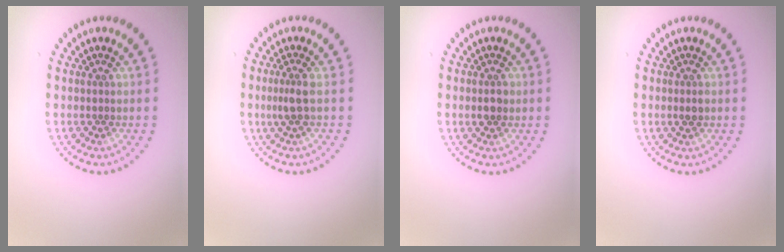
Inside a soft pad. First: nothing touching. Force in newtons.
{"total": 1.7, "press": 1.3, "slide": 1.2}
{"total": 1.3, "press": 1.3, "slide": 0.0}
{"total": 0.8, "press": 0.8, "slide": 0.3}